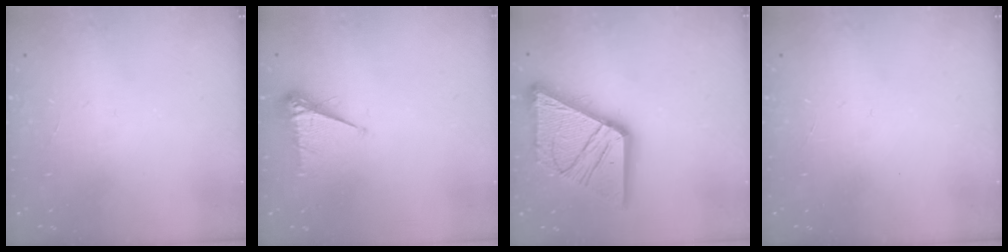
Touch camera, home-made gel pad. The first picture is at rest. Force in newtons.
{"total": 5.7, "press": 5.7, "slide": 0.6}
{"total": 26.1, "press": 25.9, "slide": 3.2}
{"total": 0.0}